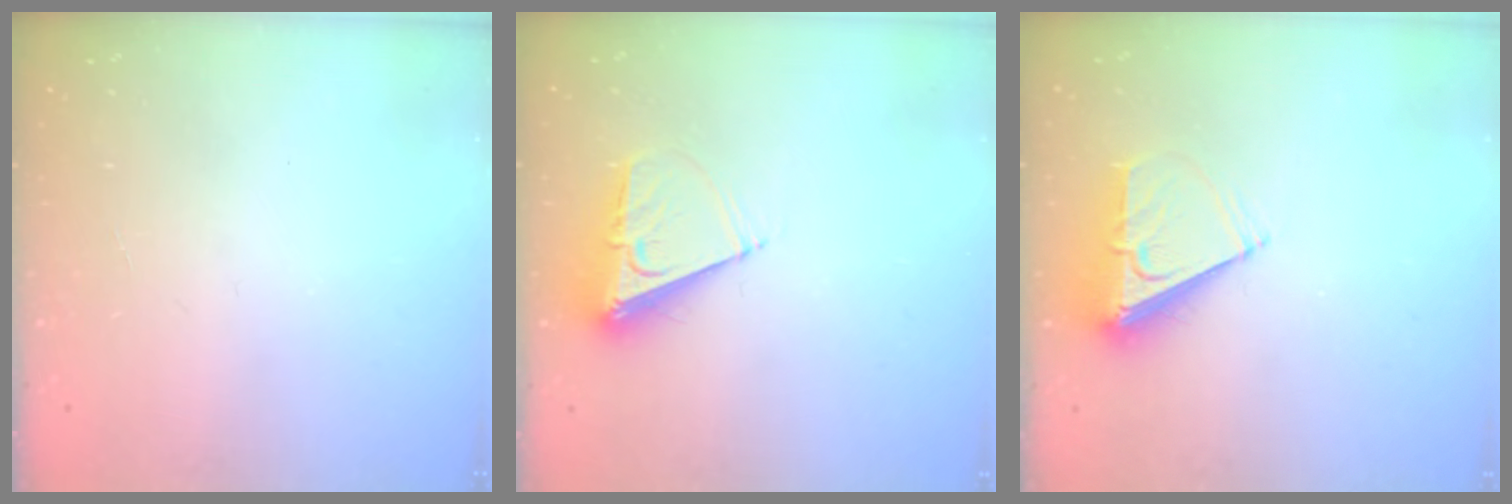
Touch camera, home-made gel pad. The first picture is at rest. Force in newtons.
{"total": 8.6, "press": 8.5, "slide": 0.6}
{"total": 7.1, "press": 7.0, "slide": 0.7}